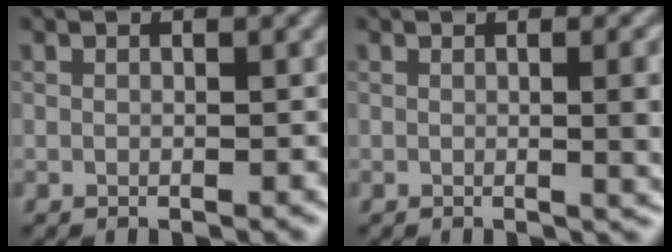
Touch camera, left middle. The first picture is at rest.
{"total": 5.1, "force": [0.2, 1.8, 4.8], "torque": [-0.043, 0.004, 0.003]}